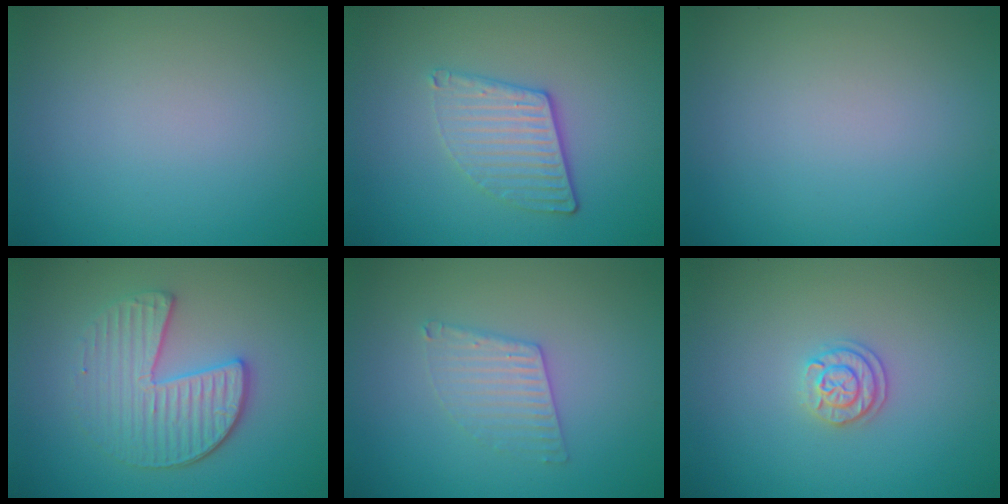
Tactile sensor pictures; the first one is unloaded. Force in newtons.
{"total": 3.6, "press": 2.9, "slide": 2.1}
{"total": 0.0}
{"total": 4.1, "press": 3.6, "slide": 1.8}
{"total": 2.5, "press": 2.5, "slide": 0.2}
{"total": 2.0, "press": 1.9, "slide": 0.8}